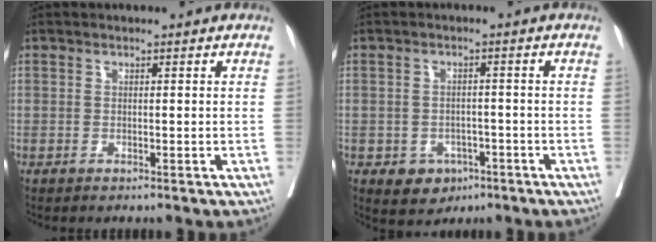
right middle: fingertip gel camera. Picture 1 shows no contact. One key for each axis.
{"total": 4.4, "fx": -2.2, "fy": 3.5, "fz": 1.6, "tx": -0.015, "ty": 0.005, "tz": -0.023}